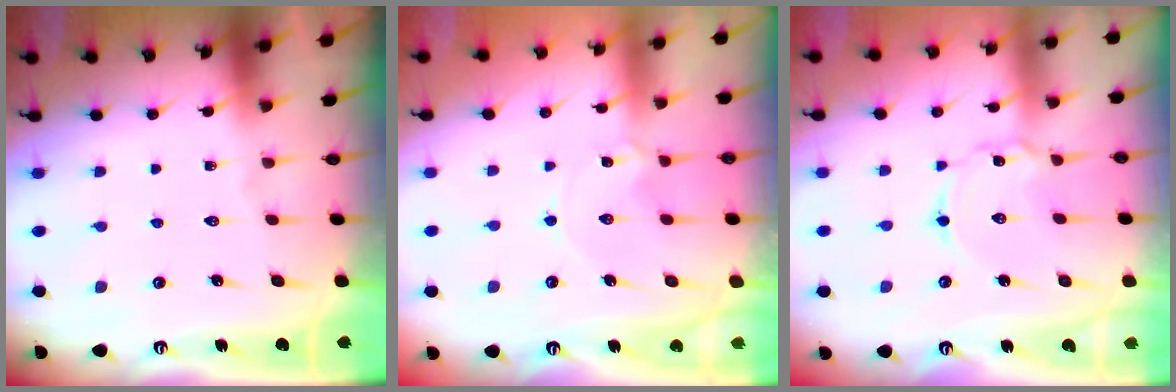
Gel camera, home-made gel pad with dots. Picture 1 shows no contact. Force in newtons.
{"total": 1.1, "press": 1.0, "slide": 0.1}
{"total": 2.7, "press": 2.7, "slide": 0.4}